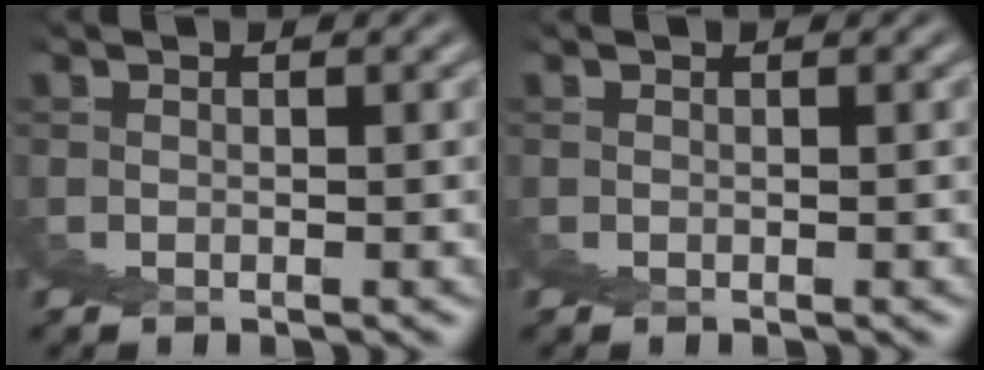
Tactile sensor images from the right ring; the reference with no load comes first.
{"total": 0.0}